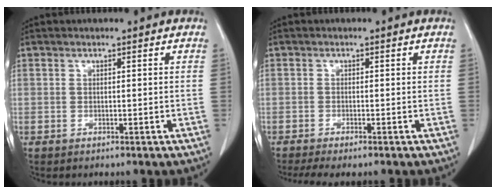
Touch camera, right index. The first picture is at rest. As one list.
[{"total": 4.6, "force": [-3.6, 0.8, 2.7], "torque": [-0.041, -0.007, -0.056]}]